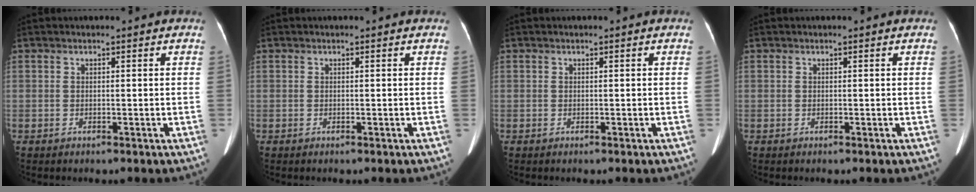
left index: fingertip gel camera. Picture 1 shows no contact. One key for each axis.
{"total": 0.0}
{"total": 0.0}
{"total": 0.0}